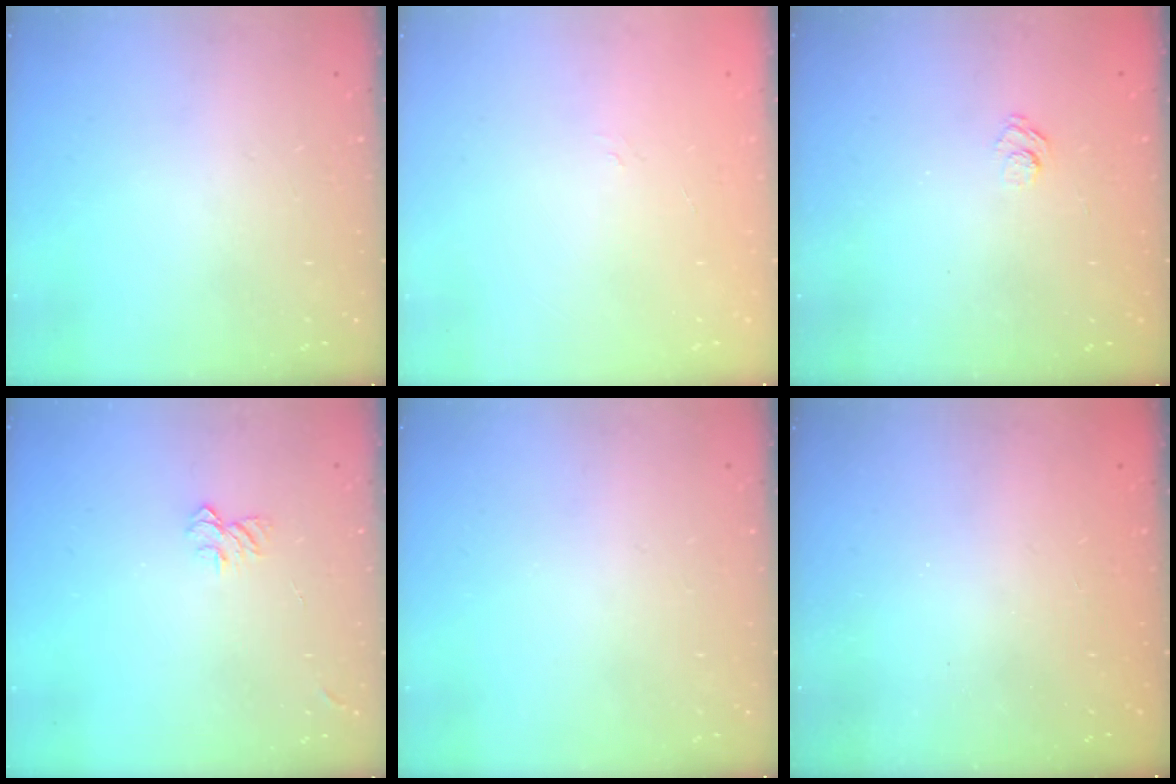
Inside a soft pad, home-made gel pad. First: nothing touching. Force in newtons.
{"total": 2.2, "press": 2.0, "slide": 1.1}
{"total": 3.1, "press": 2.8, "slide": 1.3}
{"total": 5.2, "press": 5.2, "slide": 0.1}
{"total": 0.0}
{"total": 2.5, "press": 2.4, "slide": 0.8}